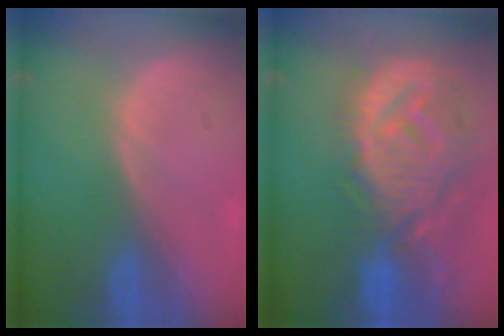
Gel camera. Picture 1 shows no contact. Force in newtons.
{"total": 13.3, "press": 11.6, "slide": 6.4}